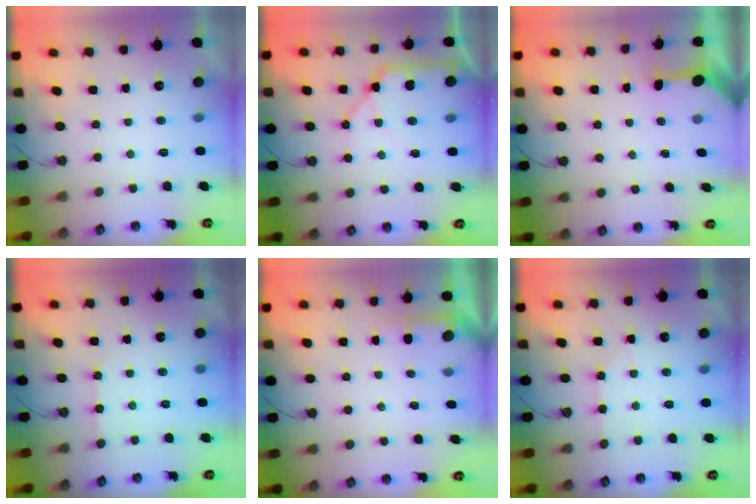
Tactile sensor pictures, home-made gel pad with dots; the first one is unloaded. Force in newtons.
{"total": 10.4, "press": 10.4, "slide": 1.2}
{"total": 3.4, "press": 3.4, "slide": 0.3}
{"total": 2.1, "press": 2.0, "slide": 0.4}
{"total": 1.7, "press": 1.7, "slide": 0.3}
{"total": 5.6, "press": 5.5, "slide": 0.8}